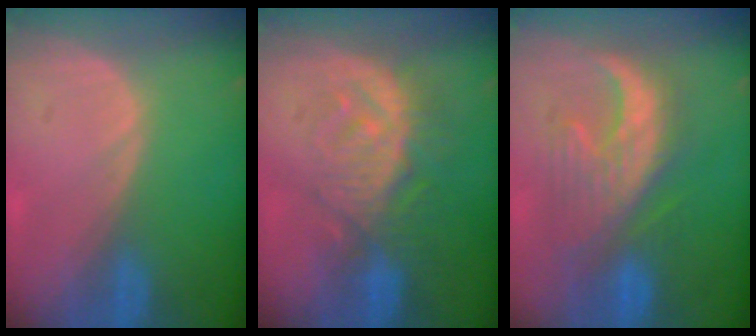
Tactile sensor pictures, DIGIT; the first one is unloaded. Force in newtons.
{"total": 9.2, "press": 8.3, "slide": 4.0}
{"total": 9.5, "press": 9.4, "slide": 1.2}